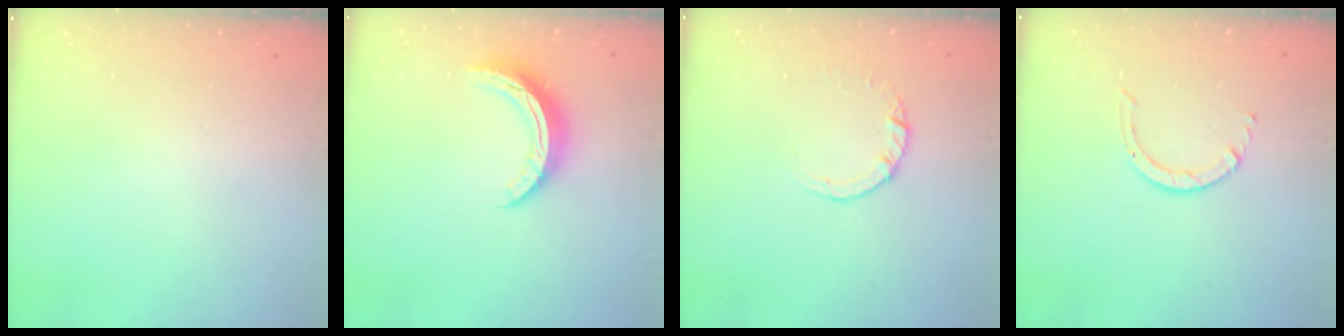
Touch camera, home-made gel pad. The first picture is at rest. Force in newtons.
{"total": 9.4, "press": 9.4, "slide": 0.7}
{"total": 2.5, "press": 2.5, "slide": 0.2}
{"total": 2.5, "press": 2.4, "slide": 0.3}